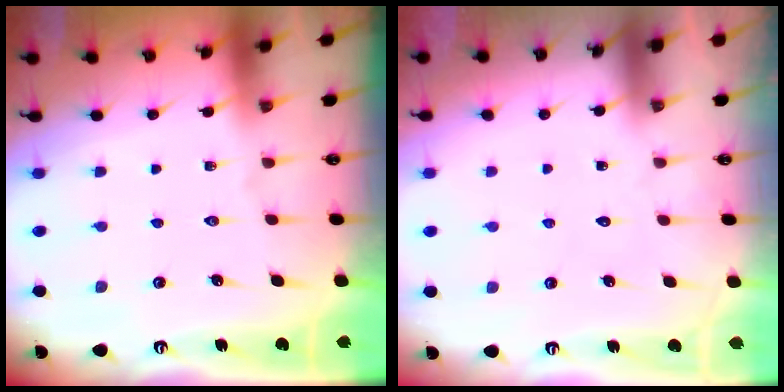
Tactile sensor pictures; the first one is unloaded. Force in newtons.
{"total": 1.5, "press": 1.5, "slide": 0.2}